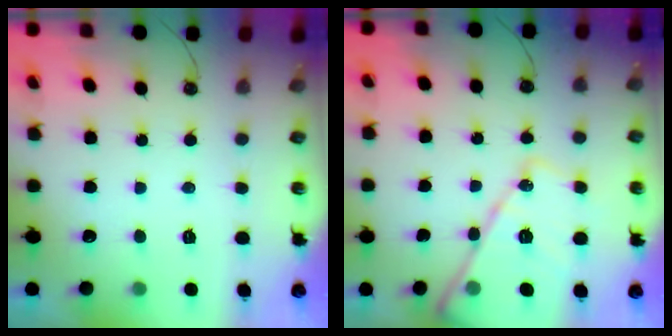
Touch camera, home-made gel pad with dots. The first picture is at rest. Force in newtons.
{"total": 15.7, "press": 15.6, "slide": 1.7}